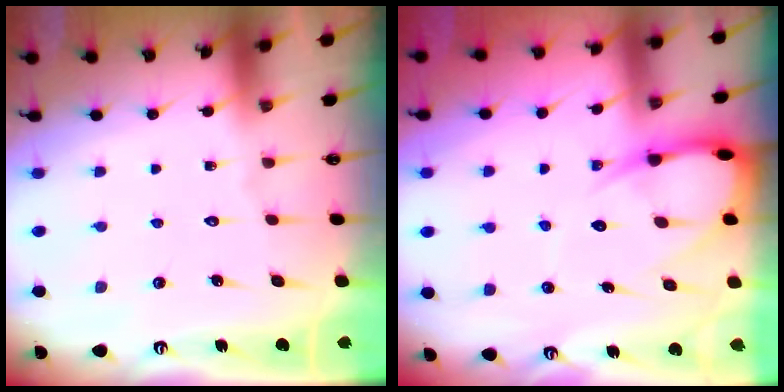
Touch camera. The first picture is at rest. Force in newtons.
{"total": 9.1, "press": 9.1, "slide": 0.9}